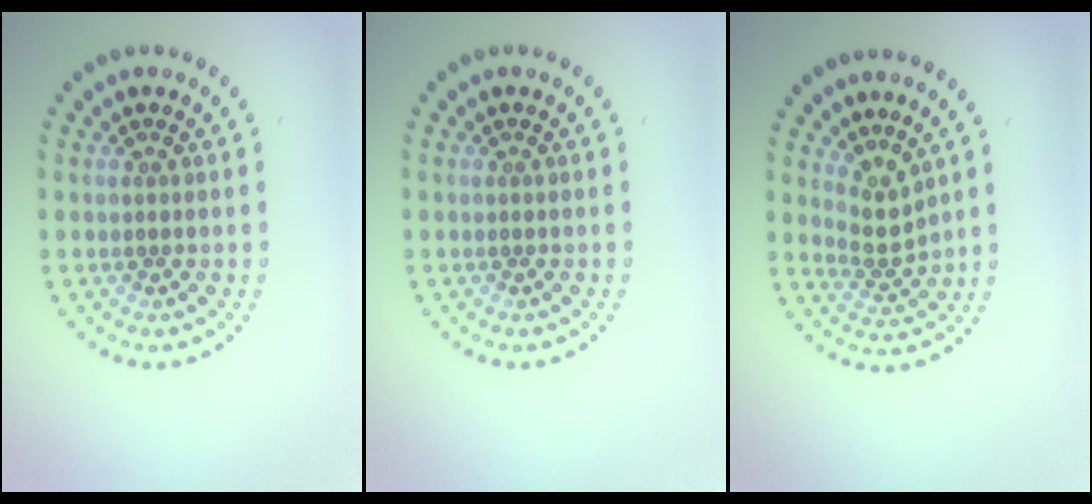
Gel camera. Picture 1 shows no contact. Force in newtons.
{"total": 0.0}
{"total": 2.5, "press": 1.6, "slide": 2.0}